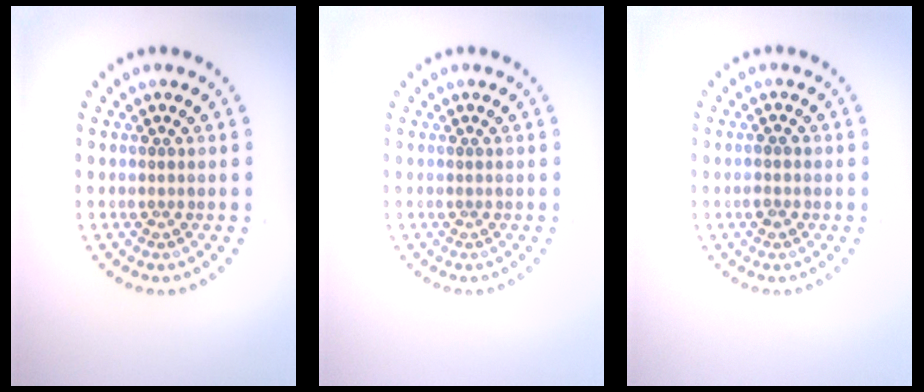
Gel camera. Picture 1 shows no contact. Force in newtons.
{"total": 0.0}
{"total": 1.1, "press": 1.0, "slide": 0.4}